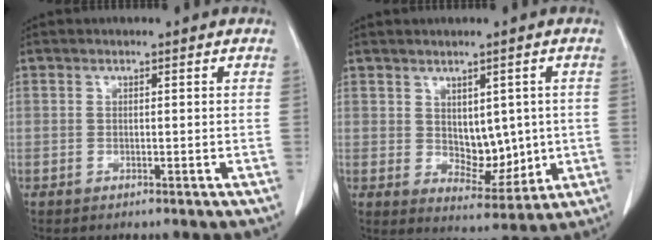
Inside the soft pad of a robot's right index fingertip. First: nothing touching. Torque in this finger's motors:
{"motor_torque": [0.11, 0.05, 0.03, 0.00]}